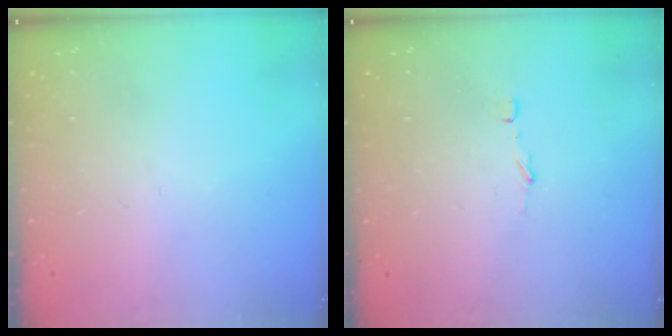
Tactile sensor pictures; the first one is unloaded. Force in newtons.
{"total": 2.8, "press": 2.8, "slide": 0.2}